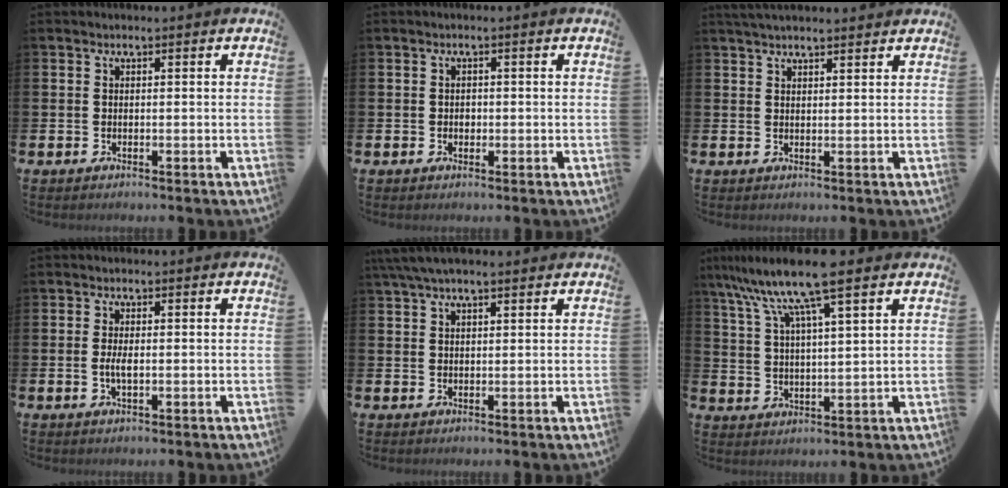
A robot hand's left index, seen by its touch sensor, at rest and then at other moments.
{"total": 0.9, "force": [0.0, 0.8, 0.4], "torque": [0.008, 0.000, -0.006]}
{"total": 2.8, "force": [2.6, 0.4, 0.8], "torque": [-0.016, -0.005, 0.048]}
{"total": 2.1, "force": [-0.2, 0.8, 1.9], "torque": [-0.028, -0.002, -0.006]}
{"total": 4.1, "force": [3.2, 1.0, 2.4], "torque": [-0.046, -0.004, 0.057]}
{"total": 11.1, "force": [8.5, 1.0, 7.0], "torque": [-0.151, -0.029, 0.146]}